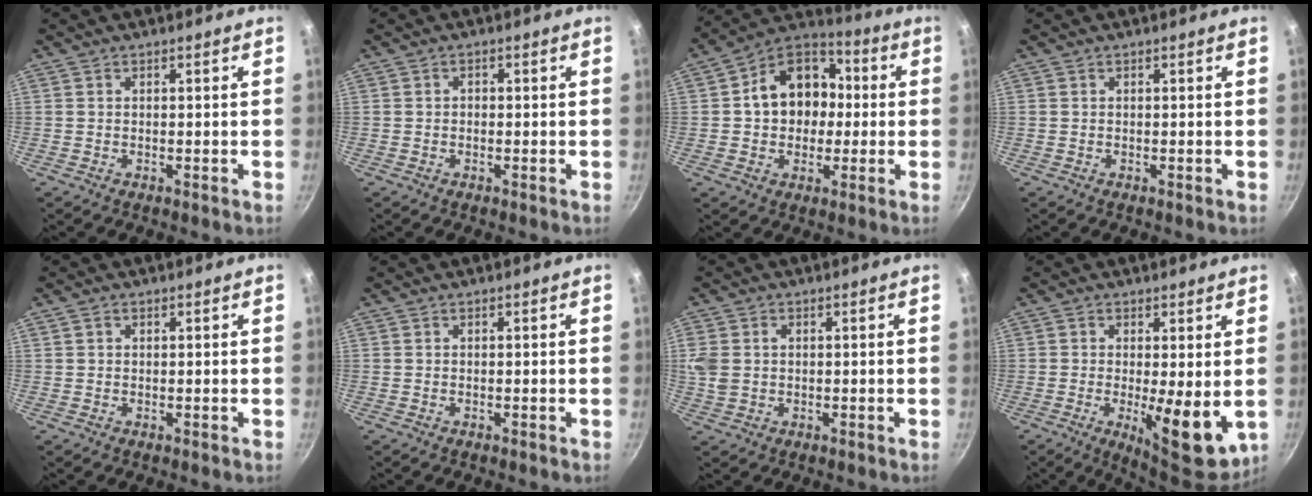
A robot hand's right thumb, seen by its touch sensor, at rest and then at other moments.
{"total": 0.8, "force": [-0.3, 0.6, 0.3], "torque": [-0.006, 0.004, -0.004]}
{"total": 14.7, "force": [0.8, 11.8, 8.8], "torque": [-0.097, 0.034, -0.001]}
{"total": 0.0}
{"total": 0.9, "force": [0.4, 0.7, 0.4], "torque": [-0.007, 0.003, 0.007]}
{"total": 0.0}
{"total": 5.0, "force": [0.6, 3.9, 3.0], "torque": [-0.062, 0.002, 0.013]}
{"total": 10.9, "force": [-1.1, 3.5, 10.3], "torque": [-0.128, -0.015, -0.004]}